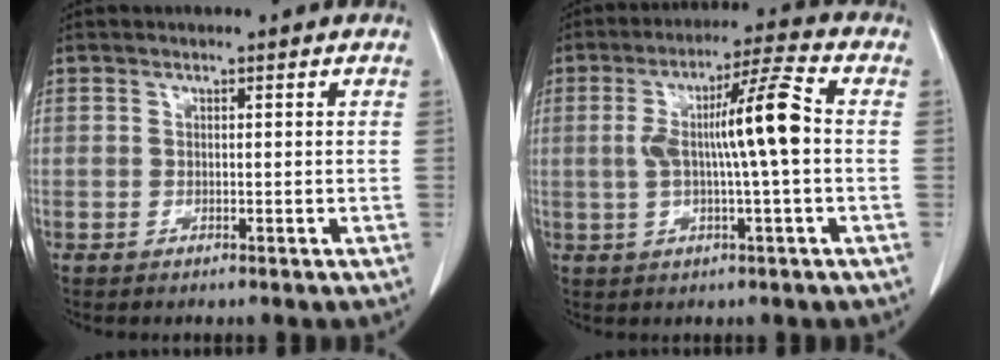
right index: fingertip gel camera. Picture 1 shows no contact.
{"total": 9.7, "force": [0.3, 0.4, 9.7], "torque": [-0.173, 0.022, 0.002]}